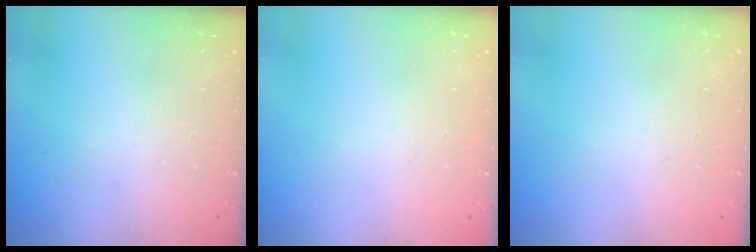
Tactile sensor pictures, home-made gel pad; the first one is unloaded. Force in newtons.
{"total": 0.0}
{"total": 0.0}